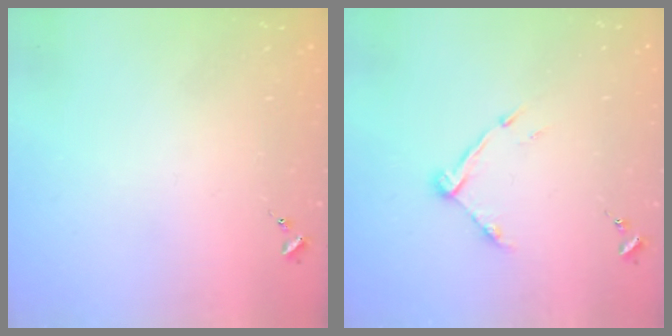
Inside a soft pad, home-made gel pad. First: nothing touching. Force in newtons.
{"total": 8.7, "press": 8.7, "slide": 0.5}